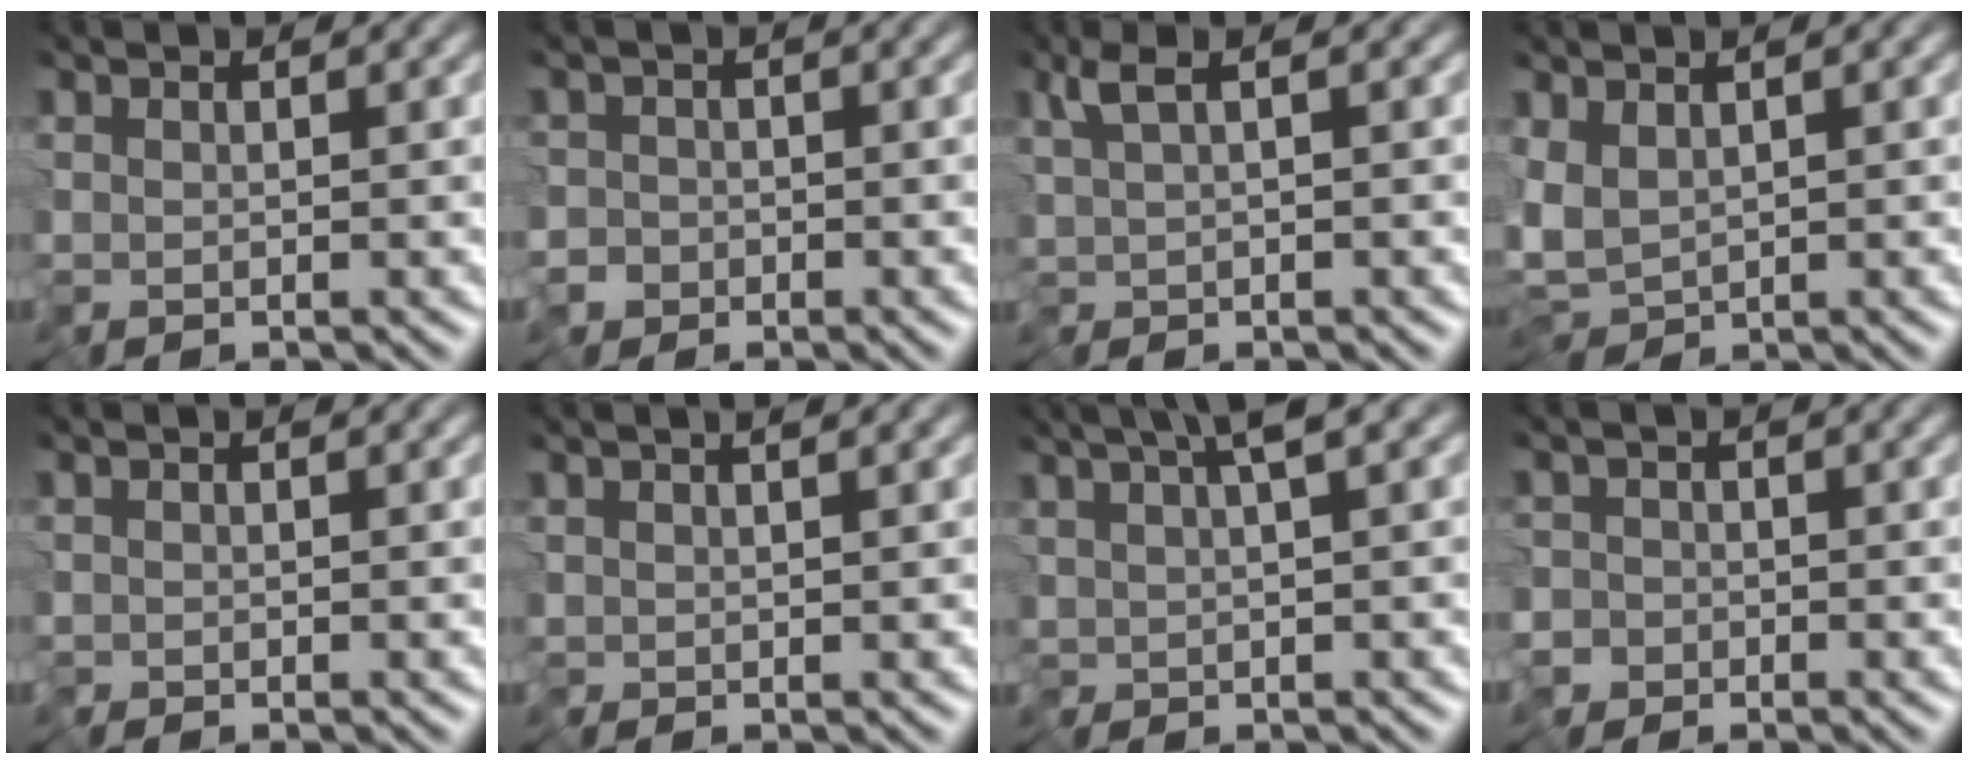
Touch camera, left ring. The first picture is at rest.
{"total": 1.8, "force": [-1.1, 1.3, 0.1], "torque": [-0.004, -0.008, -0.026]}
{"total": 2.0, "force": [0.5, 0.5, 1.9], "torque": [-0.044, 0.003, 0.013]}
{"total": 3.5, "force": [-0.4, 2.0, 2.8], "torque": [-0.064, 0.000, -0.018]}
{"total": 0.0}
{"total": 1.4, "force": [0.9, 0.3, 1.0], "torque": [-0.019, 0.006, 0.008]}
{"total": 4.3, "force": [2.3, 0.9, 3.5], "torque": [-0.061, 0.014, 0.042]}
{"total": 1.7, "force": [-1.1, 1.4, 0.0], "torque": [-0.003, -0.007, -0.026]}